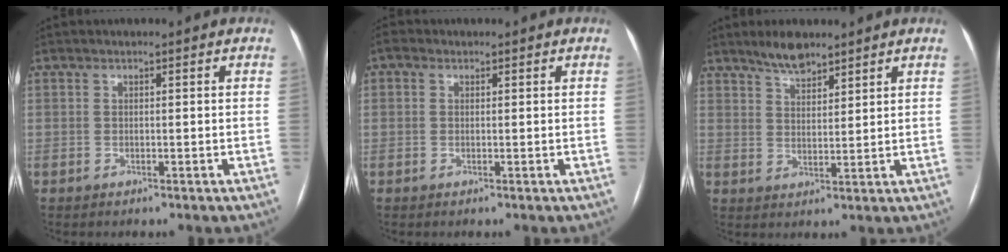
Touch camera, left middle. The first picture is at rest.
{"total": 0.9, "force": [-0.6, -0.5, -0.4], "torque": [0.005, -0.002, -0.012]}
{"total": 4.9, "force": [4.2, 1.3, 2.1], "torque": [-0.045, 0.002, 0.076]}